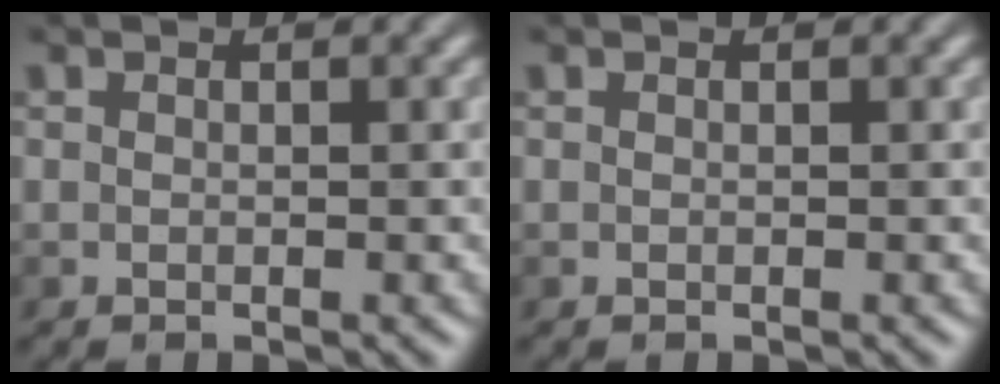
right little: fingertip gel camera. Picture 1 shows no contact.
{"total": 0.0}